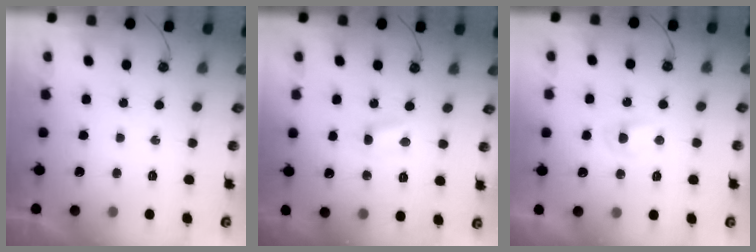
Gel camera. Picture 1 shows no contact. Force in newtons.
{"total": 2.5, "press": 2.5, "slide": 0.4}
{"total": 2.5, "press": 2.5, "slide": 0.4}